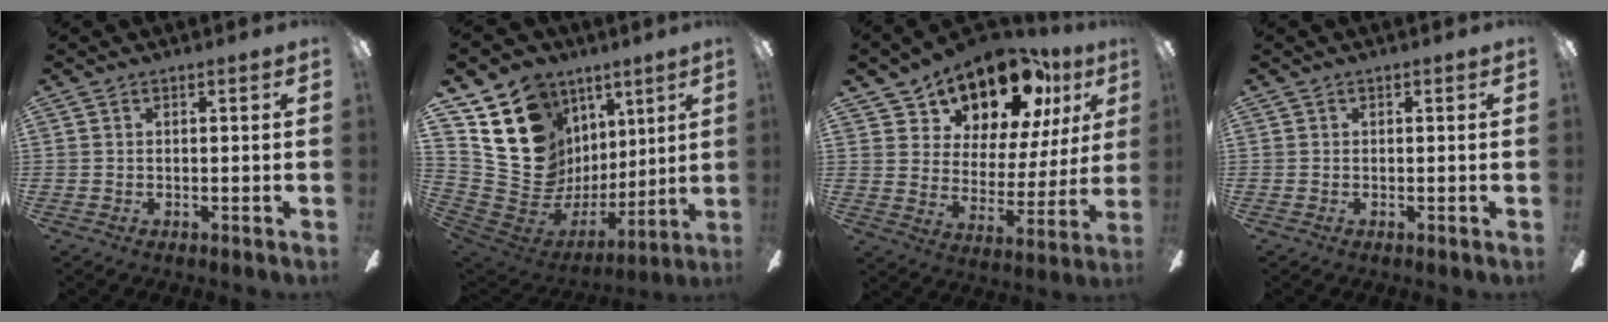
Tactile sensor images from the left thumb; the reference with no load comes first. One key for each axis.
{"total": 20.5, "fx": 8.5, "fy": 16.6, "fz": 8.7, "tx": -0.180, "ty": -0.062, "tz": 0.192}
{"total": 17.0, "fx": 13.8, "fy": 7.6, "fz": 6.5, "tx": -0.125, "ty": -0.097, "tz": 0.241}
{"total": 0.0}